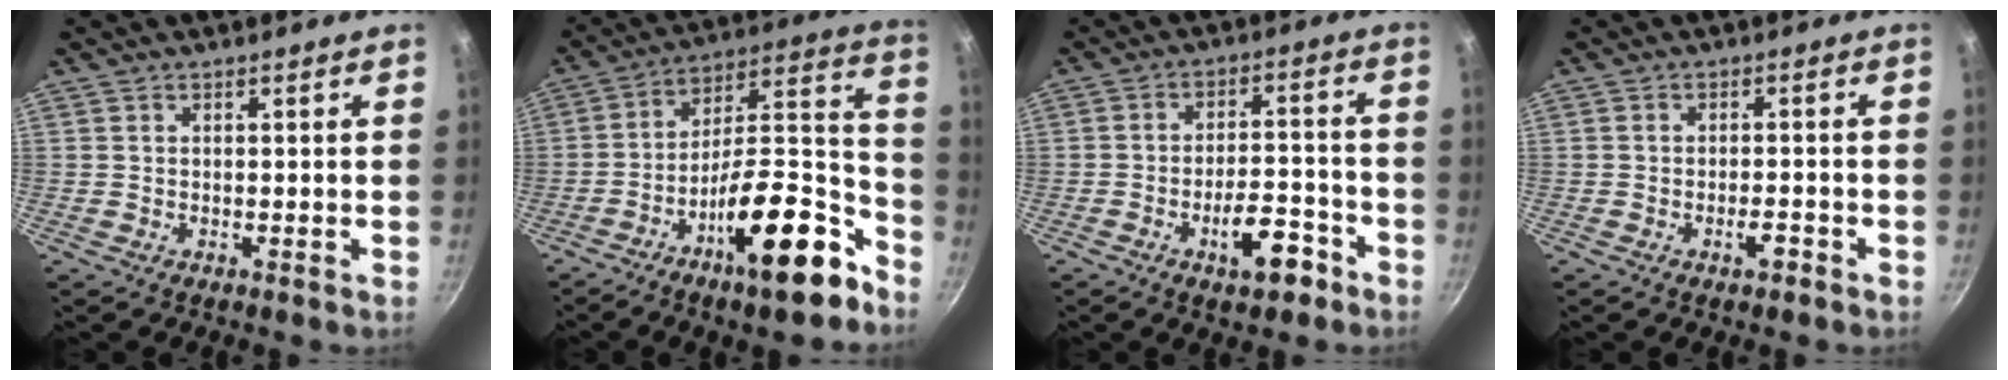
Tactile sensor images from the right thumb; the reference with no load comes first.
{"total": 21.4, "force": [-12.3, 7.0, 16.2], "torque": [-0.195, 0.102, -0.203]}
{"total": 8.9, "force": [-4.9, 3.7, 6.5], "torque": [-0.078, 0.039, -0.068]}
{"total": 2.9, "force": [-1.7, 0.9, 2.1], "torque": [-0.026, 0.014, -0.027]}